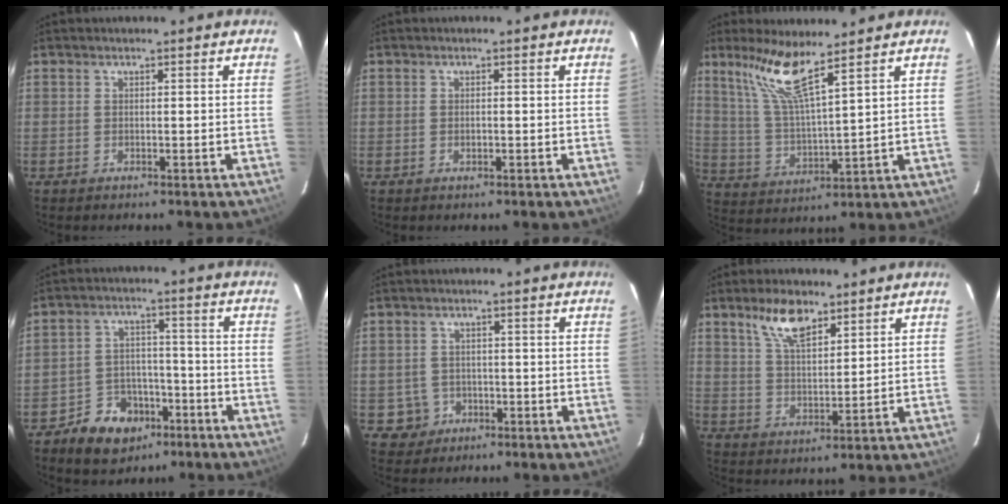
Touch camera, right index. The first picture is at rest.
{"total": 0.9, "force": [-0.3, 0.6, 0.6], "torque": [-0.010, 0.000, -0.004]}
{"total": 10.3, "force": [7.6, 0.6, 7.0], "torque": [-0.134, 0.004, 0.158]}
{"total": 9.4, "force": [-5.7, 6.8, 2.9], "torque": [-0.076, 0.025, -0.075]}
{"total": 4.3, "force": [-1.3, 4.0, -0.1], "torque": [-0.007, 0.018, -0.016]}
{"total": 8.3, "force": [5.6, 3.4, 5.1], "torque": [-0.092, 0.007, 0.109]}